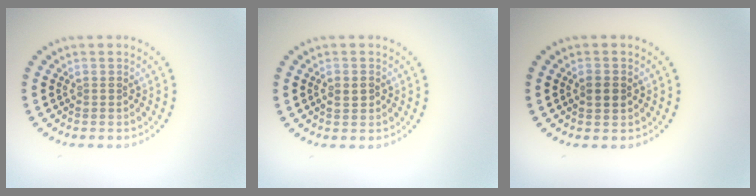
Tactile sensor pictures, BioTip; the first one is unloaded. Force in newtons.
{"total": 1.6, "press": 1.5, "slide": 0.3}
{"total": 2.1, "press": 2.1, "slide": 0.0}